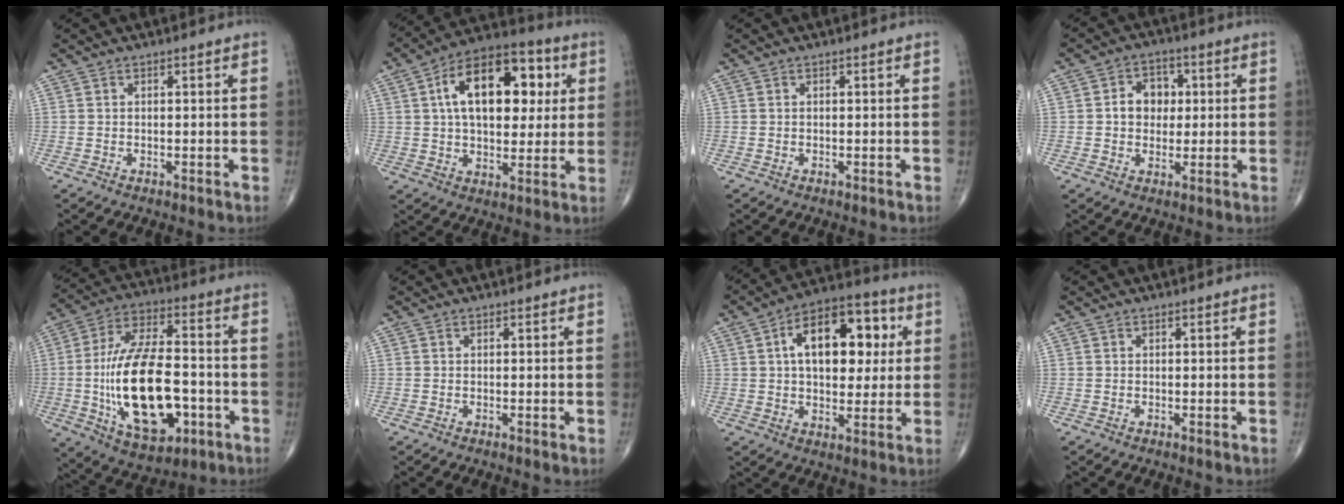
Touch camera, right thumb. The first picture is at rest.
{"total": 19.6, "force": [4.8, 11.1, 15.5], "torque": [-0.204, 0.015, 0.069]}
{"total": 0.0}
{"total": 6.7, "force": [0.7, 5.4, 3.9], "torque": [-0.029, 0.010, 0.007]}
{"total": 23.2, "force": [-4.5, 11.7, 19.5], "torque": [-0.348, 0.021, -0.062]}
{"total": 0.5, "force": [0.0, 0.2, 0.5], "torque": [-0.012, -0.003, -0.002]}
{"total": 17.4, "force": [4.0, 10.0, 13.7], "torque": [-0.168, 0.015, 0.056]}
{"total": 0.0}